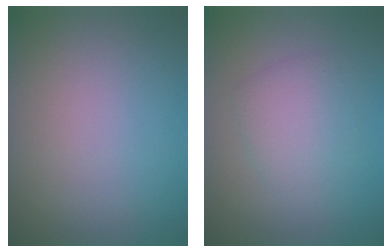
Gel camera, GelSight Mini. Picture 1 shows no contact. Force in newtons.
{"total": 2.9, "press": 2.9, "slide": 0.1}